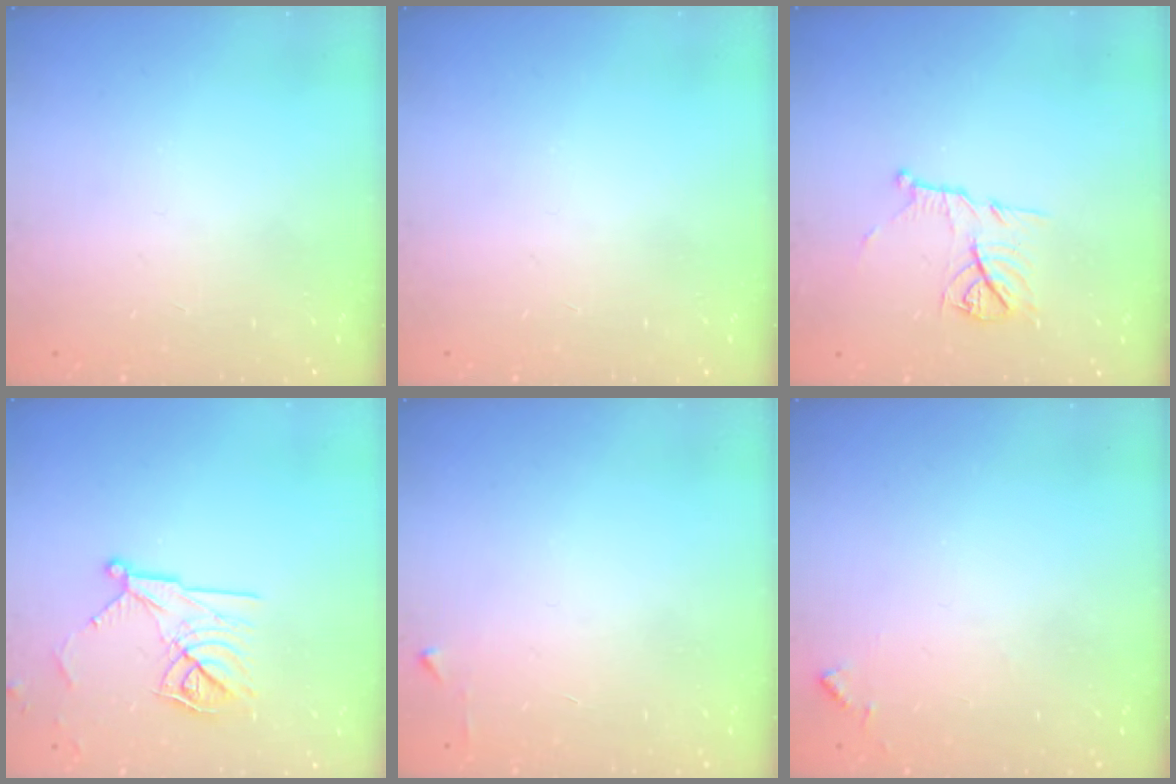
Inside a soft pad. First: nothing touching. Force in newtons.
{"total": 0.0}
{"total": 10.3, "press": 10.3, "slide": 0.1}
{"total": 13.5, "press": 13.5, "slide": 0.2}
{"total": 2.4, "press": 2.4, "slide": 0.3}
{"total": 5.8, "press": 5.7, "slide": 0.7}